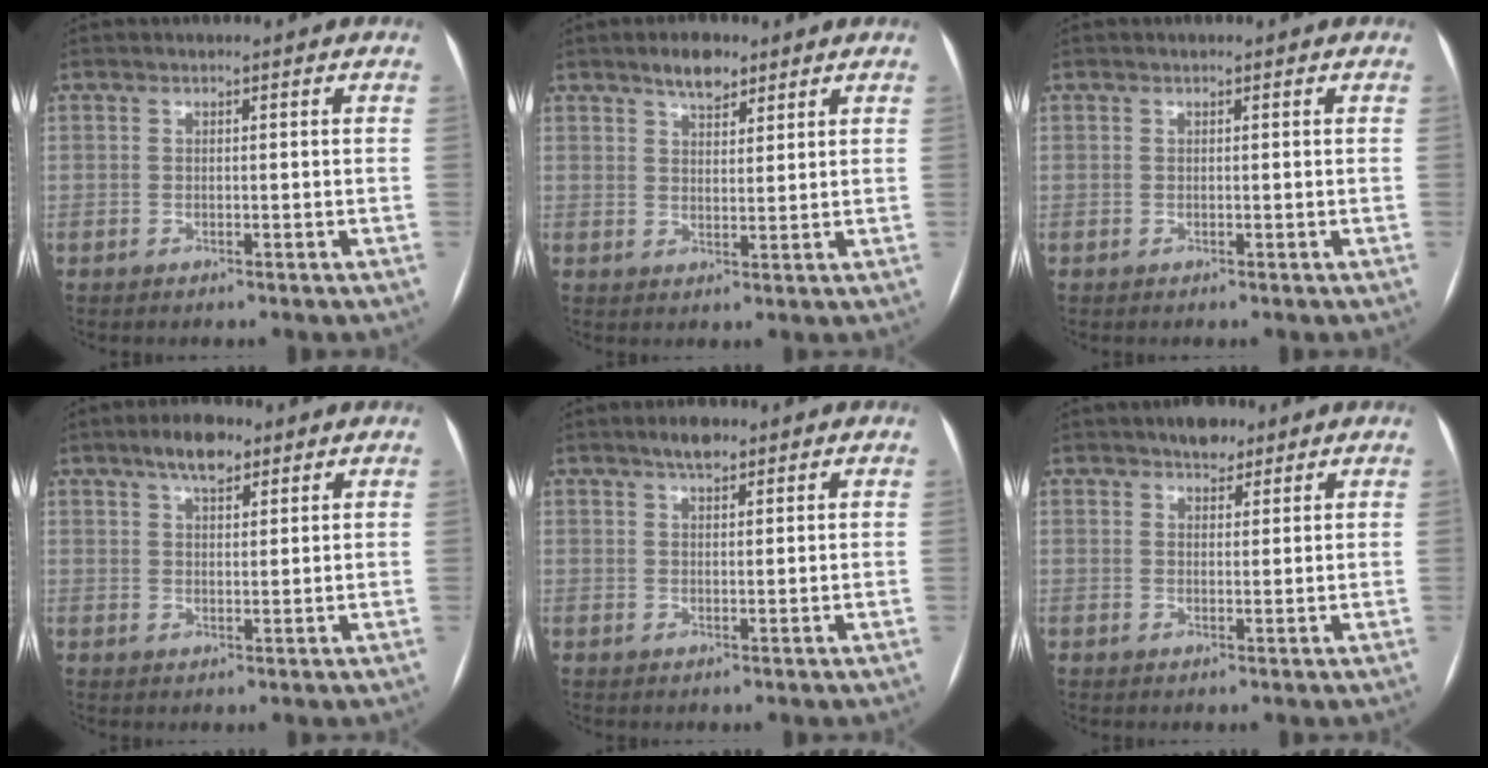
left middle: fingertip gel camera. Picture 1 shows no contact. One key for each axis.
{"total": 4.5, "fx": 3.3, "fy": 1.9, "fz": 2.4, "tx": -0.041, "ty": 0.007, "tz": 0.055}
{"total": 0.0}
{"total": 5.4, "fx": 3.6, "fy": 2.0, "fz": 3.5, "tx": -0.061, "ty": 0.013, "tz": 0.059}
{"total": 3.1, "fx": 2.3, "fy": 1.0, "fz": 1.8, "tx": -0.033, "ty": 0.007, "tz": 0.037}
{"total": 3.6, "fx": 2.7, "fy": 1.8, "fz": 1.5, "tx": -0.022, "ty": 0.007, "tz": 0.042}